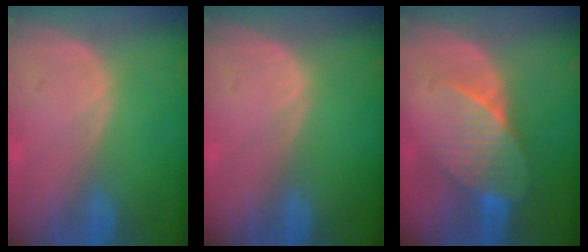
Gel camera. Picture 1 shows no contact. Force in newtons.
{"total": 0.0}
{"total": 7.4, "press": 6.9, "slide": 2.6}